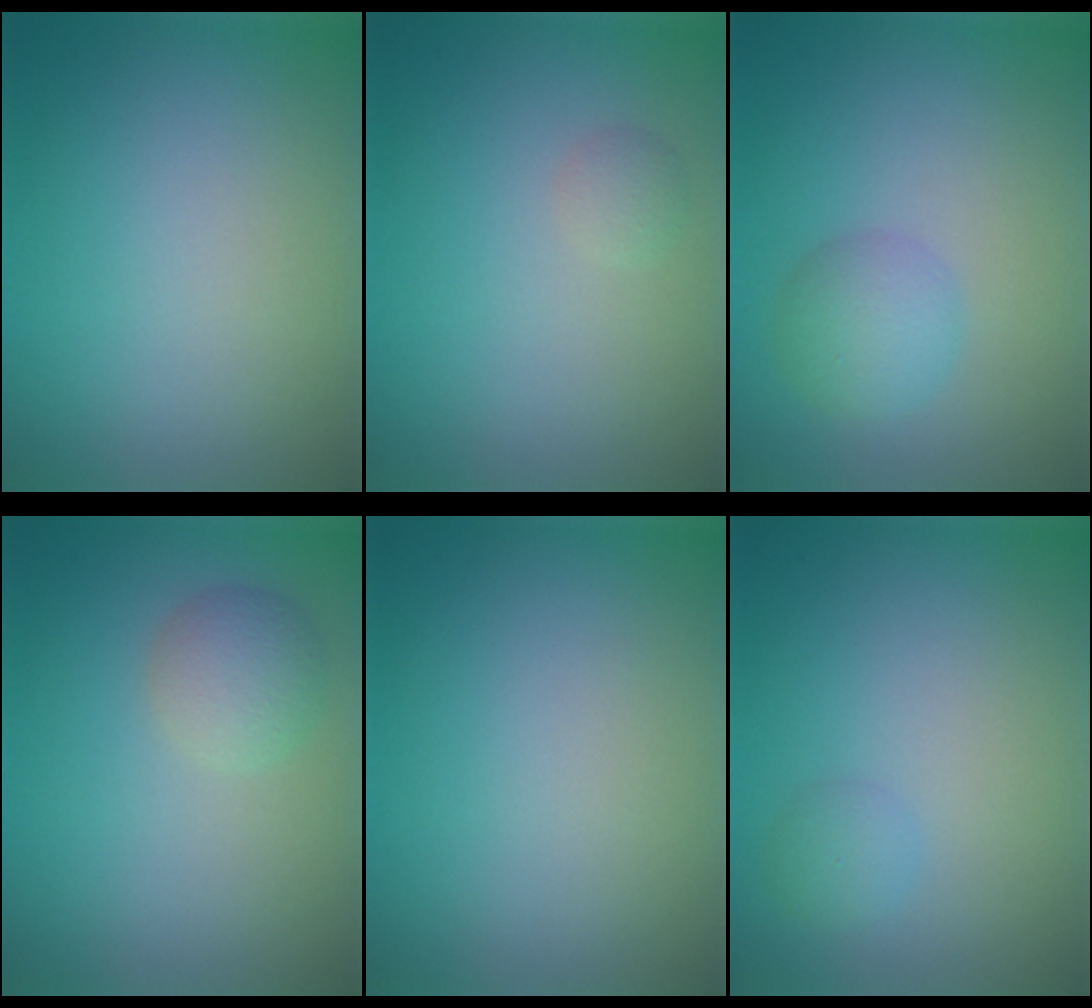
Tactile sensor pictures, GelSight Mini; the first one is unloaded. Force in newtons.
{"total": 0.8, "press": 0.8, "slide": 0.0}
{"total": 2.9, "press": 2.9, "slide": 0.1}
{"total": 2.4, "press": 2.4, "slide": 0.1}
{"total": 0.0}
{"total": 1.3, "press": 1.2, "slide": 0.1}